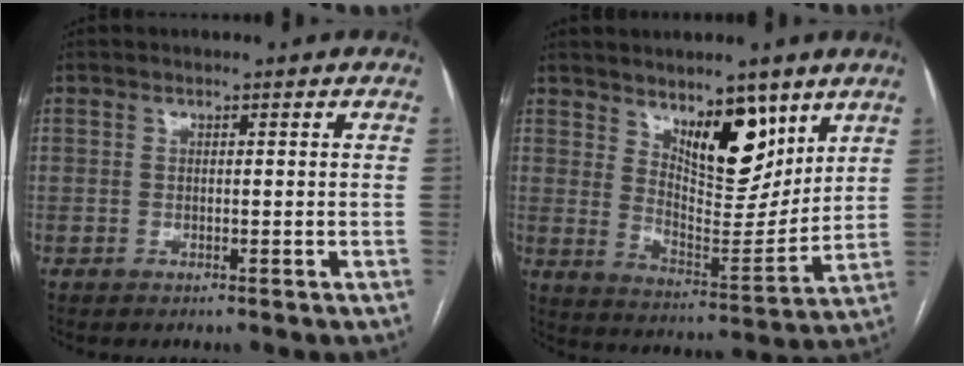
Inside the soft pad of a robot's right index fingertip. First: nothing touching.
{"total": 12.1, "force": [7.2, 4.5, 8.6], "torque": [-0.133, -0.010, 0.131]}